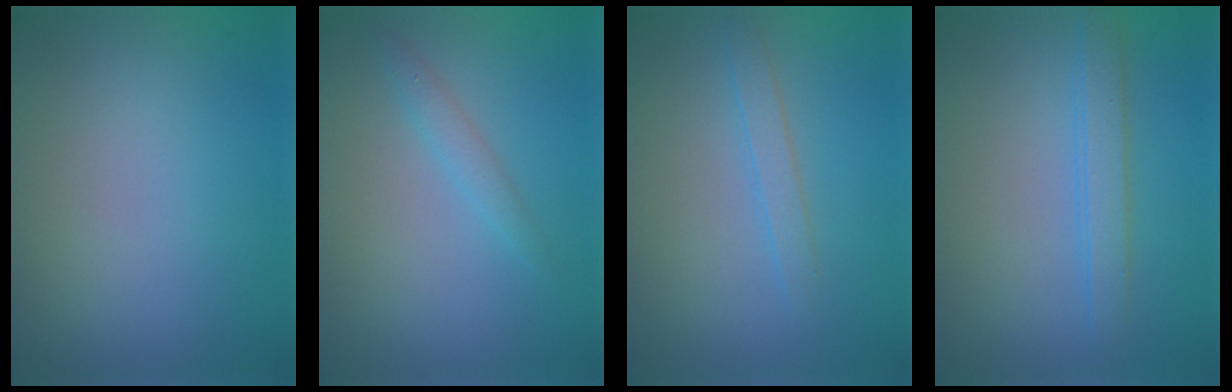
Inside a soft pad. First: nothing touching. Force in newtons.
{"total": 1.5, "press": 1.4, "slide": 0.1}
{"total": 1.5, "press": 1.5, "slide": 0.0}
{"total": 2.2, "press": 2.2, "slide": 0.1}